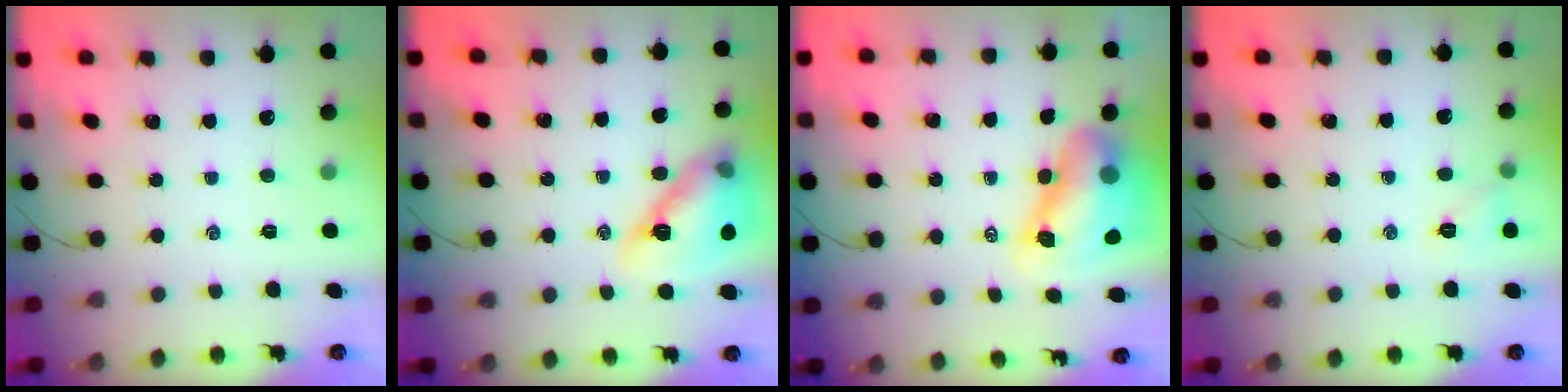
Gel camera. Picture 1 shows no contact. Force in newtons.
{"total": 15.7, "press": 15.1, "slide": 4.2}
{"total": 11.9, "press": 11.4, "slide": 3.4}
{"total": 6.8, "press": 6.7, "slide": 1.2}